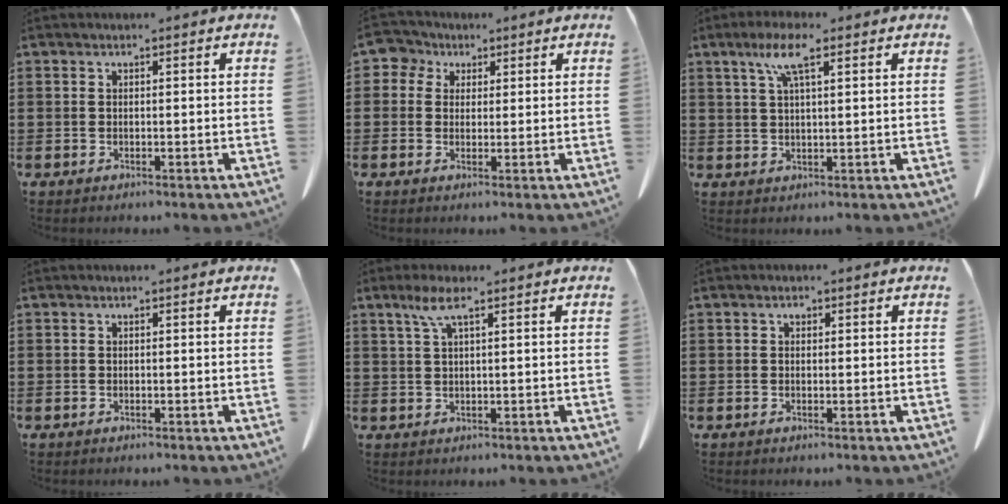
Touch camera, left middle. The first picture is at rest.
{"total": 3.9, "force": [1.6, 3.4, 1.0], "torque": [-0.032, 0.007, 0.024]}
{"total": 6.1, "force": [3.2, 1.4, 5.0], "torque": [-0.107, 0.011, 0.053]}
{"total": 0.0}
{"total": 3.9, "force": [2.0, 0.5, 3.3], "torque": [-0.071, 0.005, 0.034]}
{"total": 0.8, "force": [0.2, 0.5, 0.5], "torque": [-0.013, 0.004, 0.004]}